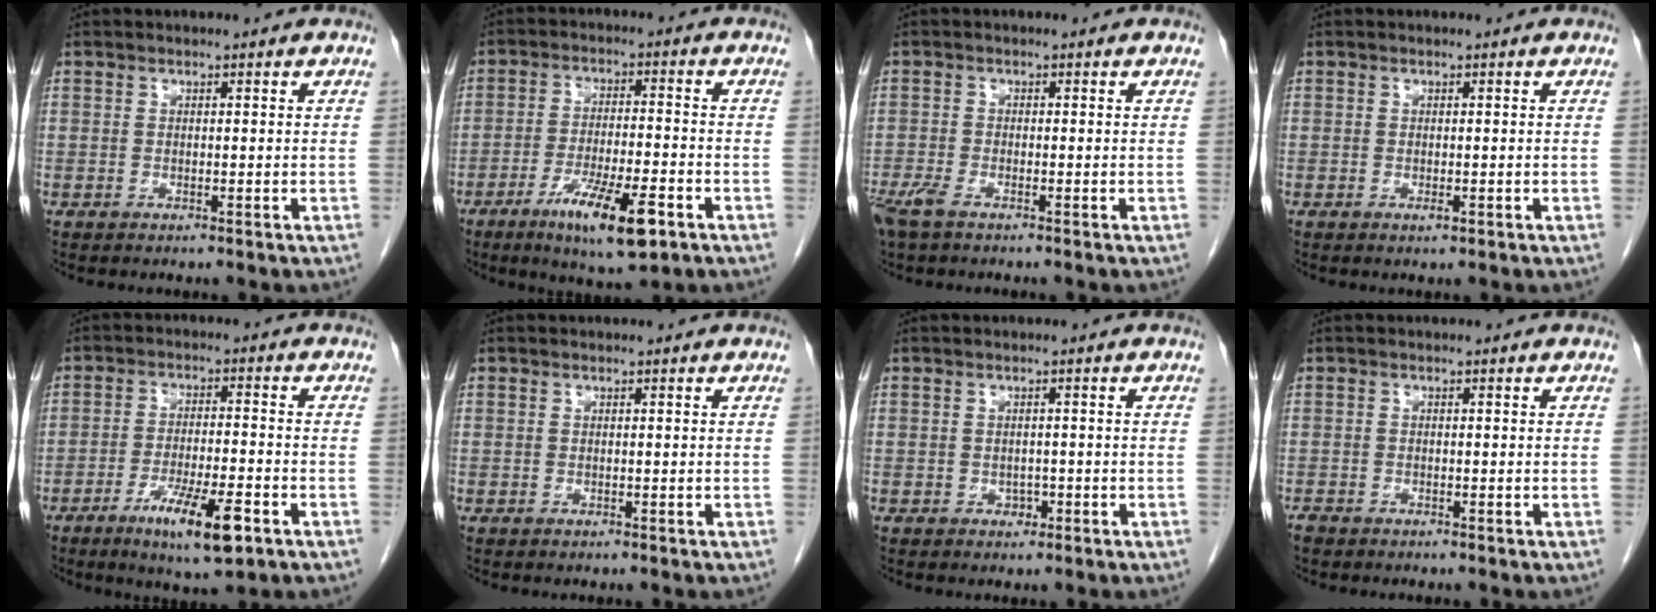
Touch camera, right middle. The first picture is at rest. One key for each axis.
{"total": 10.5, "fx": -5.7, "fy": 1.6, "fz": 8.7, "tx": -0.154, "ty": -0.018, "tz": -0.091}
{"total": 3.7, "fx": -2.6, "fy": 1.0, "fz": 2.4, "tx": -0.055, "ty": -0.008, "tz": -0.049}
{"total": 0.7, "fx": -0.3, "fy": 0.2, "fz": 0.6, "tx": -0.009, "ty": -0.002, "tz": -0.004}
{"total": 9.2, "fx": -4.9, "fy": 1.2, "fz": 7.6, "tx": -0.134, "ty": -0.016, "tz": -0.078}
{"total": 0.0}
{"total": 1.3, "fx": -0.5, "fy": 1.0, "fz": 0.6, "tx": -0.009, "ty": 0.003, "tz": -0.005}
{"total": 0.9, "fx": -0.8, "fy": 0.4, "fz": 0.2, "tx": -0.009, "ty": 0.000, "tz": -0.017}